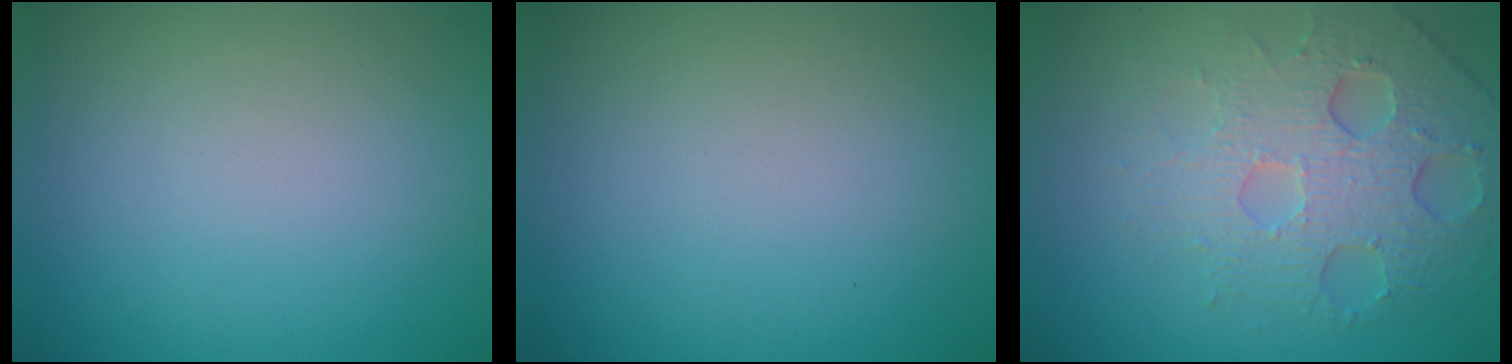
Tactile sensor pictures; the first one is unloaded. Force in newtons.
{"total": 0.0}
{"total": 6.2, "press": 4.7, "slide": 4.1}